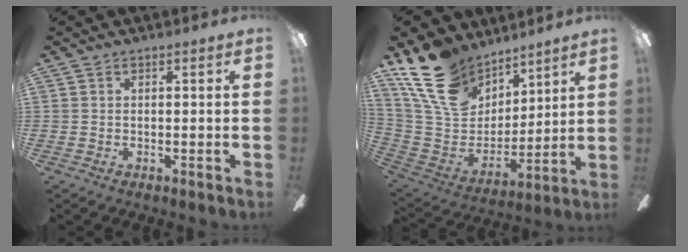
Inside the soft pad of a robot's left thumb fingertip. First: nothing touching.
{"total": 21.5, "force": [14.2, 12.9, 9.8], "torque": [-0.203, -0.068, 0.272]}